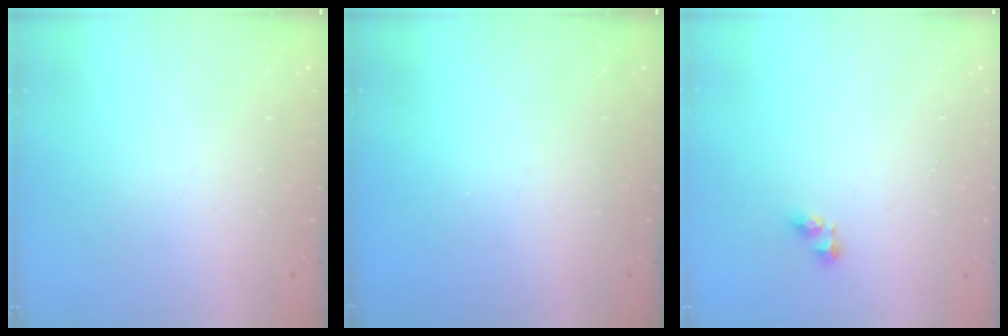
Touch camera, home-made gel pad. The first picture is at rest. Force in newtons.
{"total": 0.0}
{"total": 3.1, "press": 3.1, "slide": 0.3}